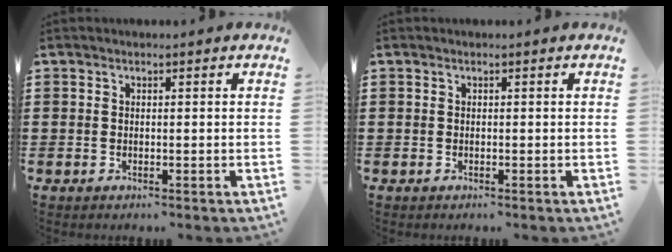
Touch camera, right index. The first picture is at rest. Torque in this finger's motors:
{"motor_torque": [0.00, 0.00, 0.00, 0.00]}